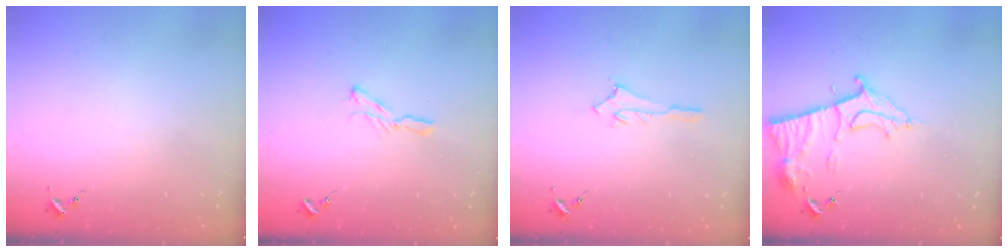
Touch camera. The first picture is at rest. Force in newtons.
{"total": 5.7, "press": 5.7, "slide": 0.3}
{"total": 2.6, "press": 2.6, "slide": 0.3}
{"total": 11.9, "press": 11.8, "slide": 1.0}